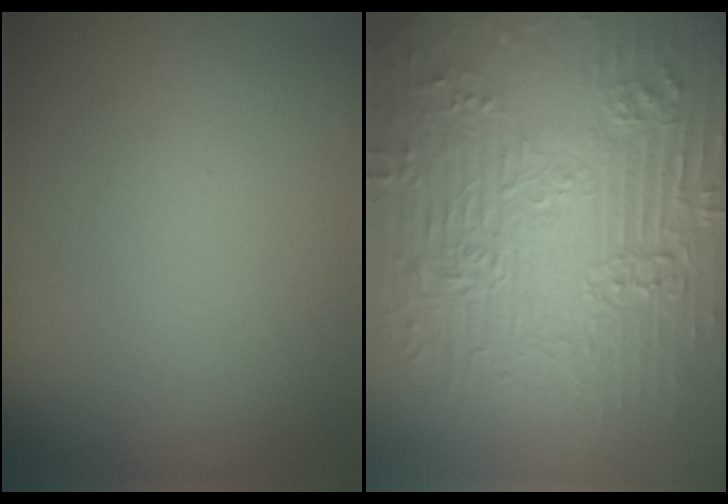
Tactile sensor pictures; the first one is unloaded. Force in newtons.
{"total": 11.7, "press": 7.7, "slide": 8.8}